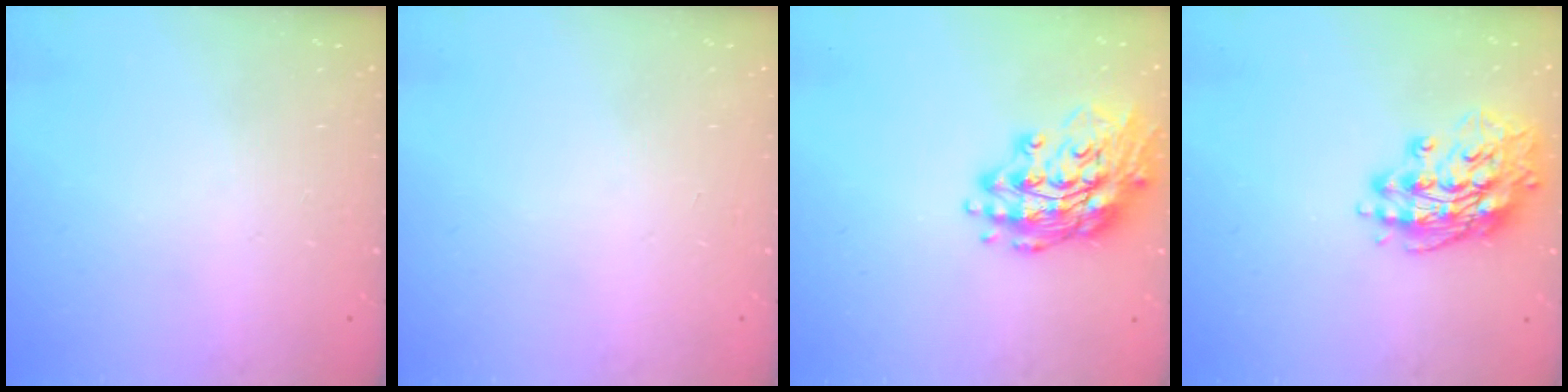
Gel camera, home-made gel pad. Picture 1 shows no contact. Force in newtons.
{"total": 0.0}
{"total": 16.9, "press": 16.6, "slide": 3.1}
{"total": 15.4, "press": 15.2, "slide": 2.6}